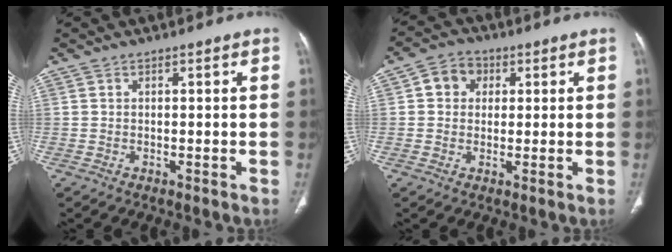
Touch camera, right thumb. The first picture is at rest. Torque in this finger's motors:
{"motor_torque": [0.00, 0.00, 0.03, -0.03, 0.01]}